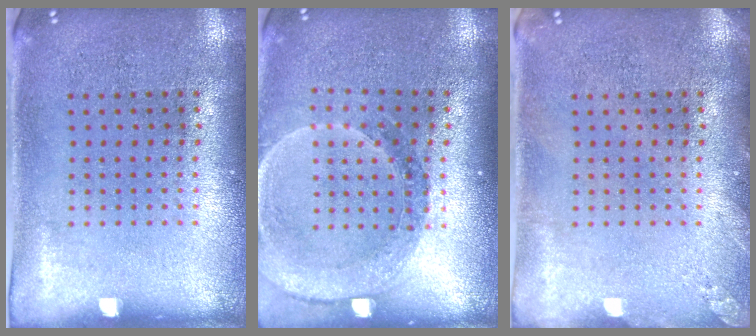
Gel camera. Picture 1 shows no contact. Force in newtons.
{"total": 1.6, "press": 1.6, "slide": 0.2}
{"total": 1.0, "press": 1.0, "slide": 0.1}